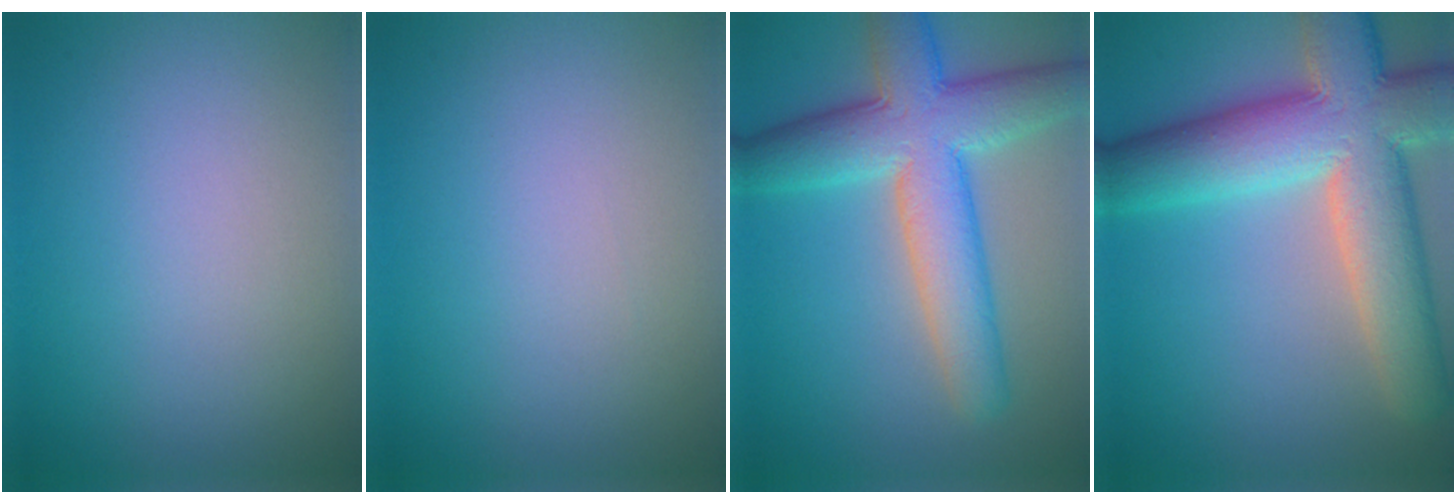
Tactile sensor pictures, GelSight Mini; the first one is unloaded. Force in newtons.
{"total": 0.0}
{"total": 8.9, "press": 8.8, "slide": 0.3}
{"total": 12.5, "press": 12.5, "slide": 1.1}